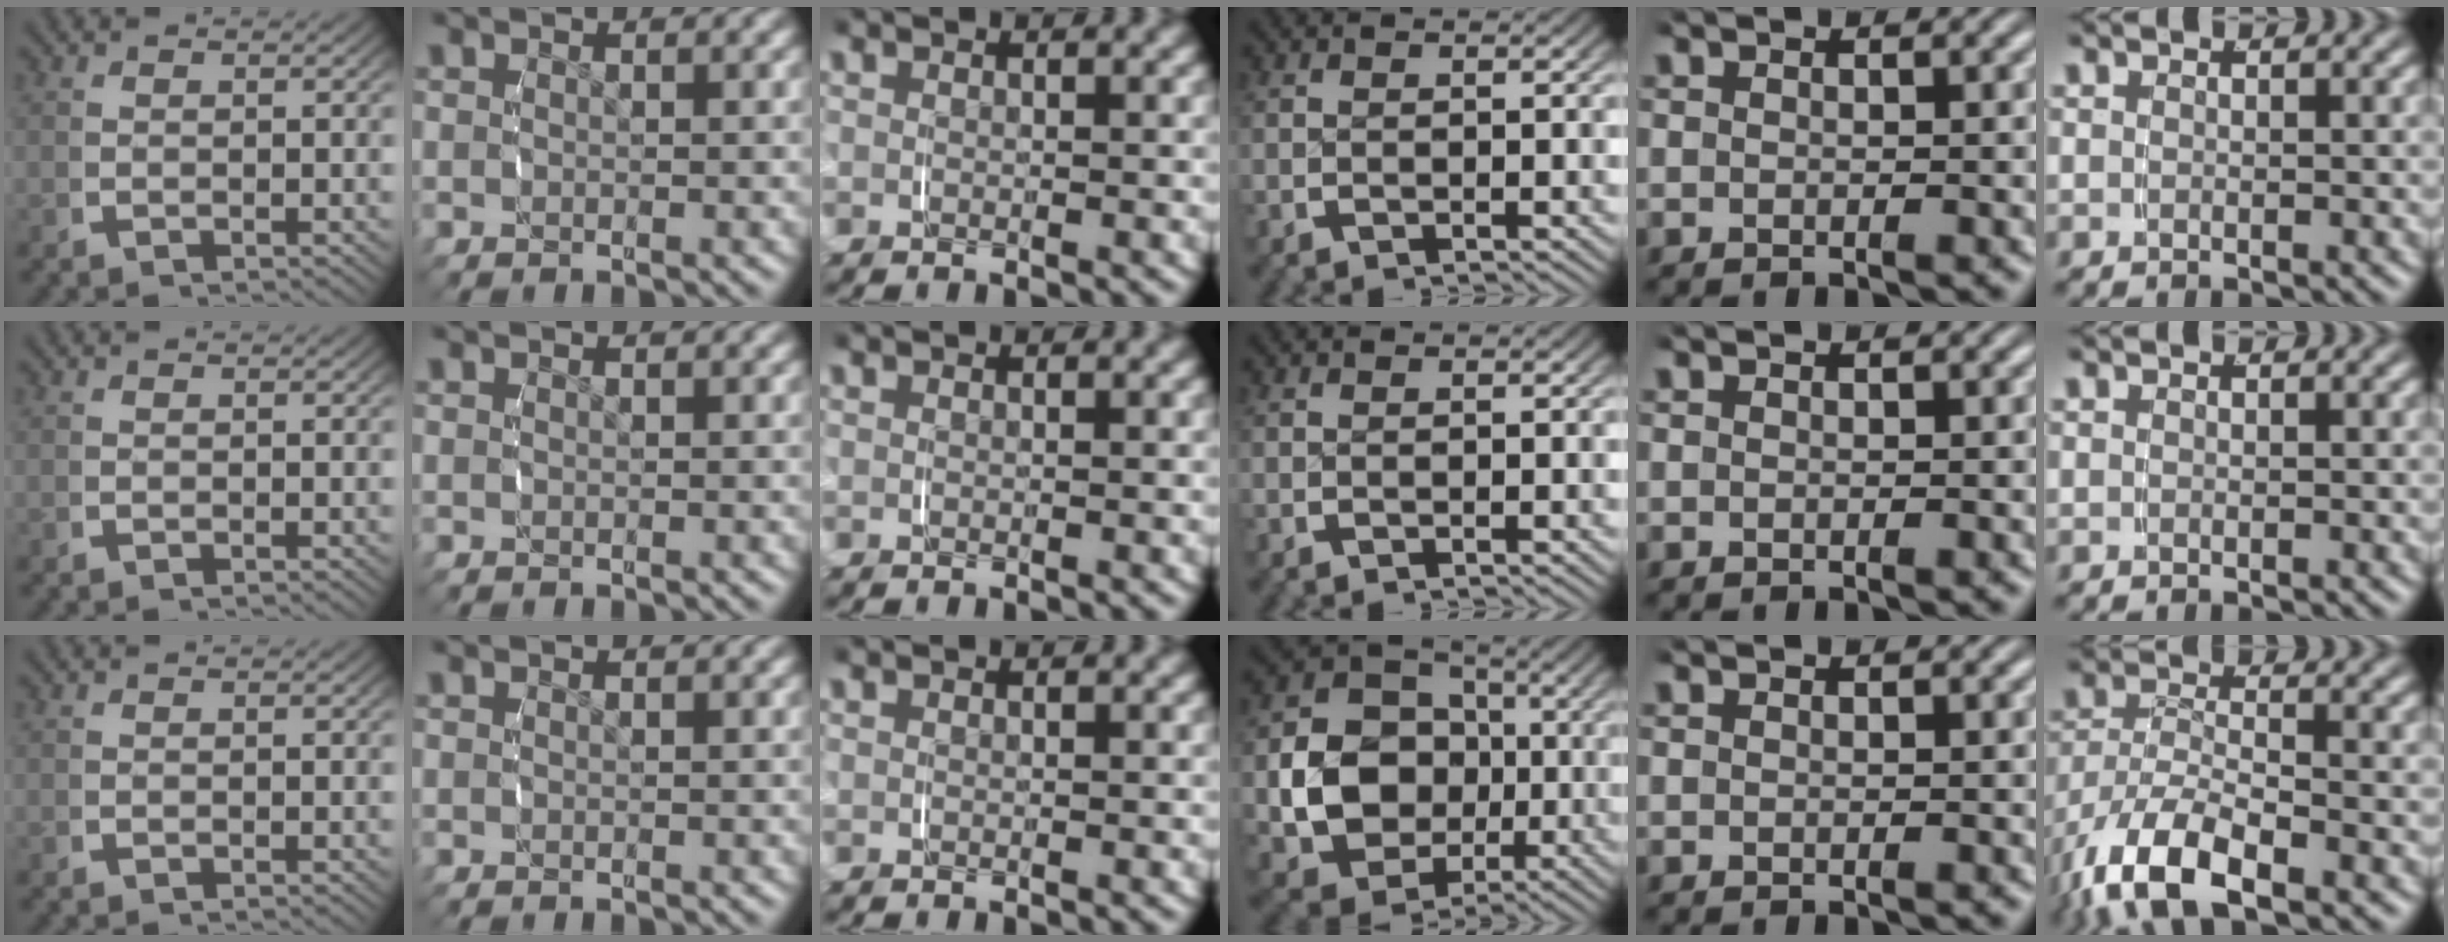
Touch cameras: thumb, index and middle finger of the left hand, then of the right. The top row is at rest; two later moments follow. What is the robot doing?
{"motion": "grasp_and_lifting", "object": "paper"}